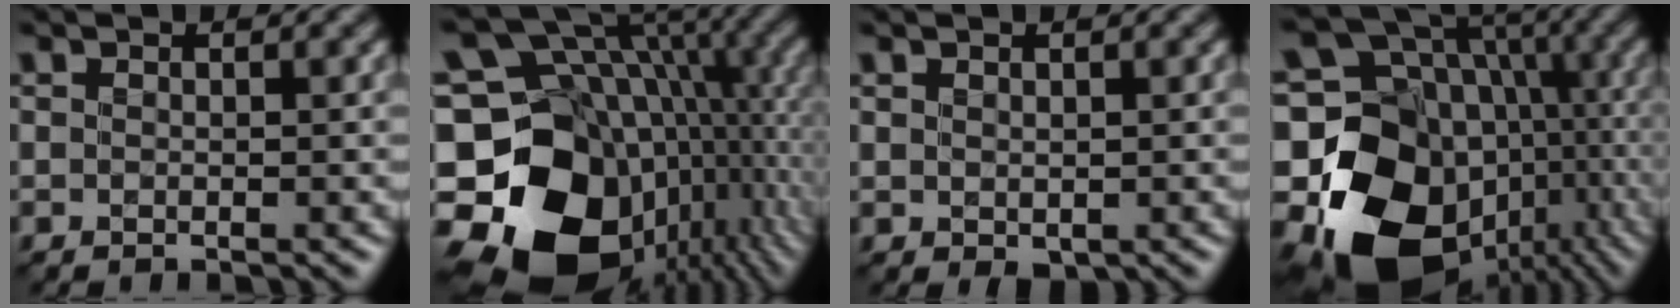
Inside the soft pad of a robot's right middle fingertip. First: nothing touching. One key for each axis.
{"total": 21.5, "fx": -6.0, "fy": 16.4, "fz": 12.6, "tx": -0.257, "ty": -0.007, "tz": -0.083}
{"total": 0.9, "fx": 0.1, "fy": 0.7, "fz": 0.5, "tx": -0.008, "ty": -0.003, "tz": 0.006}
{"total": 20.0, "fx": -6.3, "fy": 15.7, "fz": 10.6, "tx": -0.210, "ty": -0.026, "tz": -0.070}